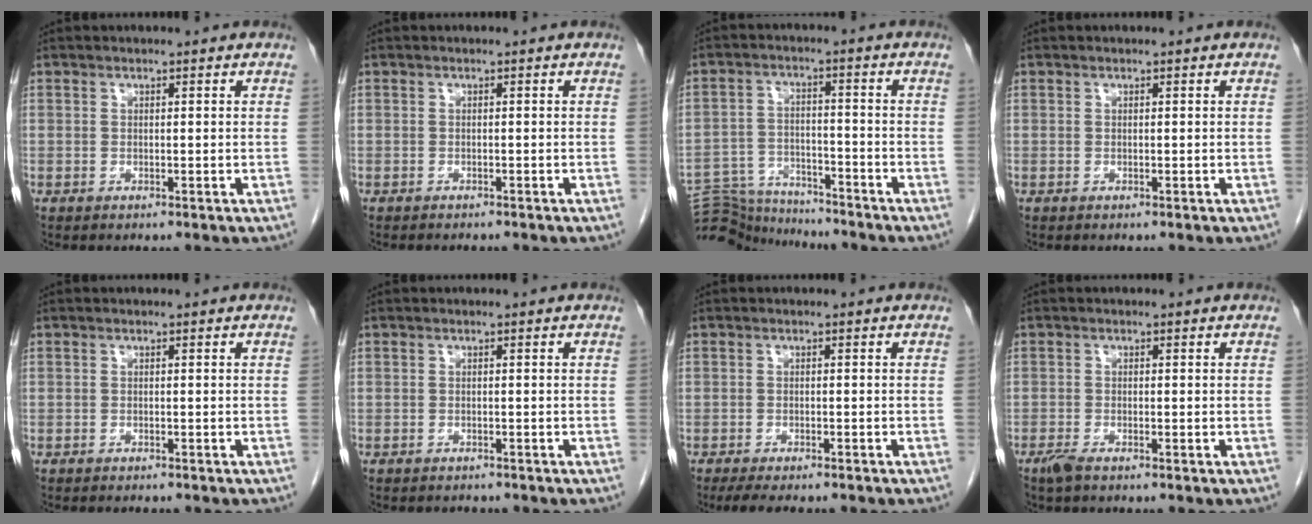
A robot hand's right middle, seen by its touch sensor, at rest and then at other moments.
{"total": 1.6, "force": [-1.5, 0.3, 0.5], "torque": [-0.012, -0.005, -0.016]}
{"total": 10.6, "force": [-10.5, 1.2, 0.6], "torque": [-0.017, 0.014, -0.176]}
{"total": 0.0}
{"total": 2.1, "force": [-1.9, 0.4, 0.7], "torque": [-0.013, -0.006, -0.021]}
{"total": 1.8, "force": [-1.7, 0.5, 0.1], "torque": [-0.006, -0.006, -0.023]}
{"total": 7.3, "force": [-6.1, 1.5, 3.7], "torque": [-0.048, -0.010, -0.087]}
{"total": 1.7, "force": [-1.3, 0.3, 1.1], "torque": [-0.029, -0.004, -0.026]}